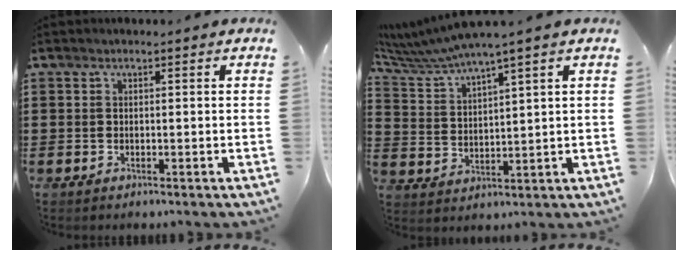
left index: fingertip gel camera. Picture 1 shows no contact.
{"total": 5.0, "force": [4.4, -0.7, 2.1], "torque": [-0.062, -0.031, 0.073]}